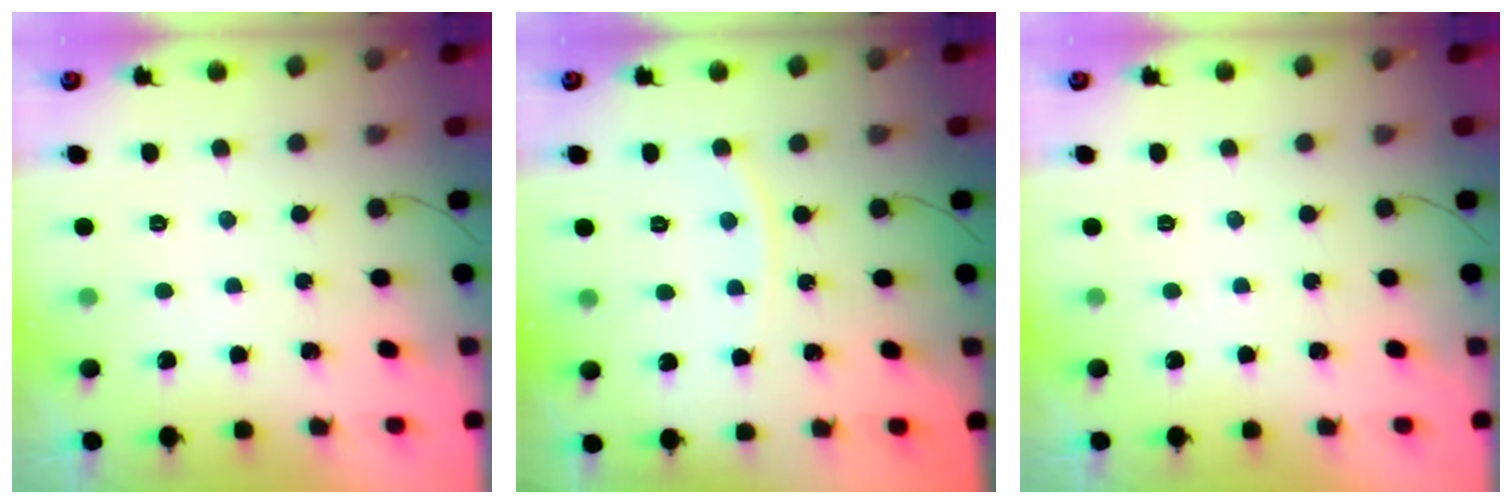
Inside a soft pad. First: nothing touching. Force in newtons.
{"total": 5.2, "press": 5.2, "slide": 0.7}
{"total": 0.0}